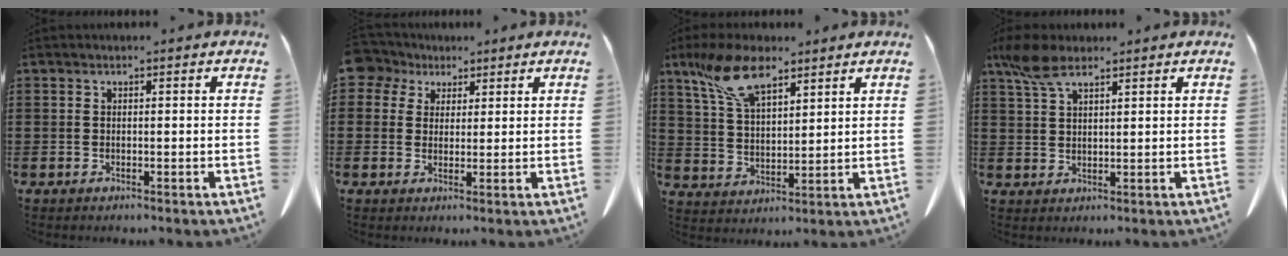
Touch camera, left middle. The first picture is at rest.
{"total": 4.5, "force": [3.0, 3.2, 1.0], "torque": [-0.033, 0.007, 0.054]}
{"total": 10.5, "force": [6.9, 4.2, 6.6], "torque": [-0.153, -0.008, 0.129]}
{"total": 6.0, "force": [4.0, 2.1, 4.0], "torque": [-0.096, -0.004, 0.073]}